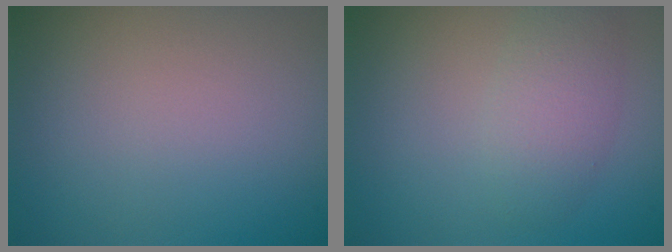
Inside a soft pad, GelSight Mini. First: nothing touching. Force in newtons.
{"total": 3.0, "press": 3.0, "slide": 0.1}